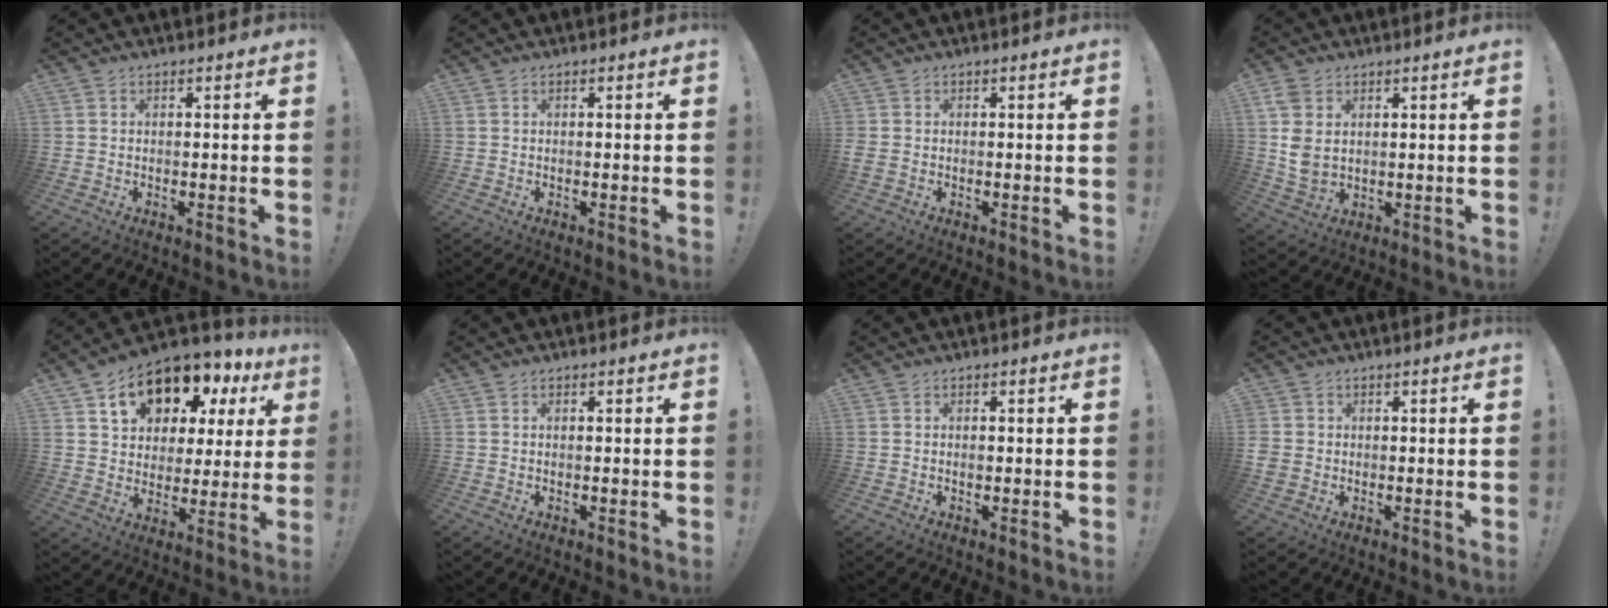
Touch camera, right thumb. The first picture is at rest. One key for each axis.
{"total": 0.0}
{"total": 1.1, "fx": -0.2, "fy": 0.9, "fz": 0.6, "tx": -0.010, "ty": 0.002, "tz": -0.002}
{"total": 8.4, "fx": 2.7, "fy": 6.0, "fz": 5.3, "tx": -0.097, "ty": -0.011, "tz": 0.052}
{"total": 15.1, "fx": 8.9, "fy": 9.1, "fz": 8.0, "tx": -0.120, "ty": -0.058, "tz": 0.162}
{"total": 0.0}
{"total": 0.8, "fx": -0.3, "fy": 0.5, "fz": 0.5, "tx": -0.010, "ty": 0.002, "tz": -0.005}
{"total": 2.9, "fx": -0.1, "fy": 2.7, "fz": 1.0, "tx": -0.018, "ty": 0.001, "tz": -0.003}